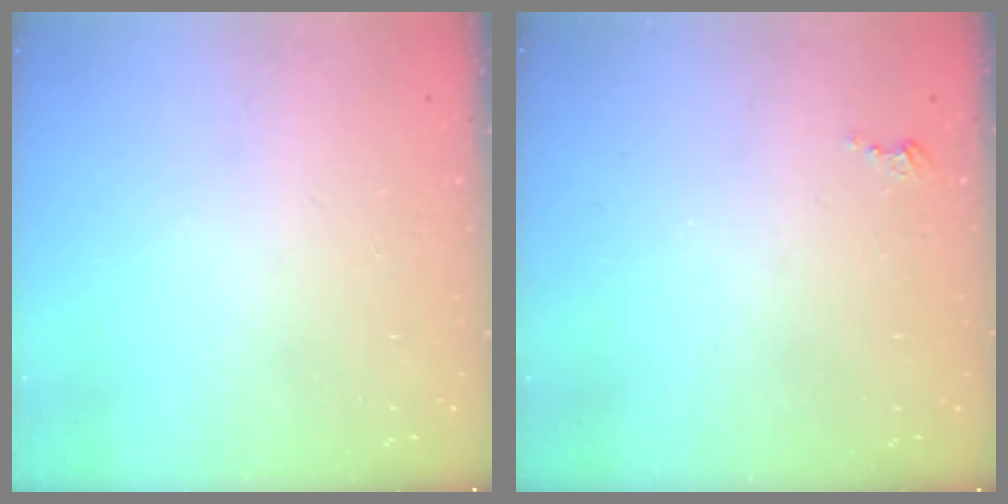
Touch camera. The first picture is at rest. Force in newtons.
{"total": 2.3, "press": 2.3, "slide": 0.3}